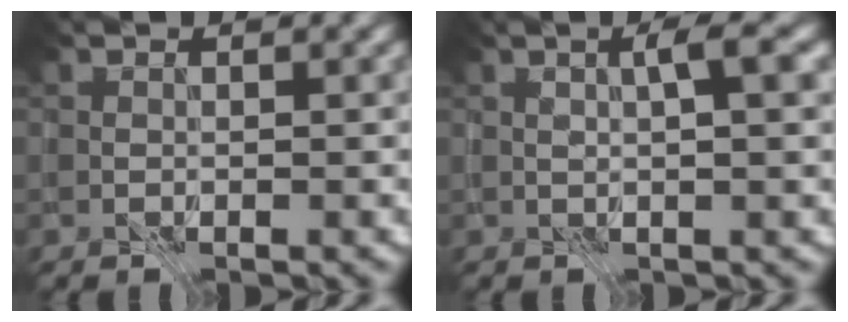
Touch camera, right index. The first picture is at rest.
{"total": 2.1, "force": [0.7, -0.1, 2.0], "torque": [-0.033, 0.005, 0.010]}